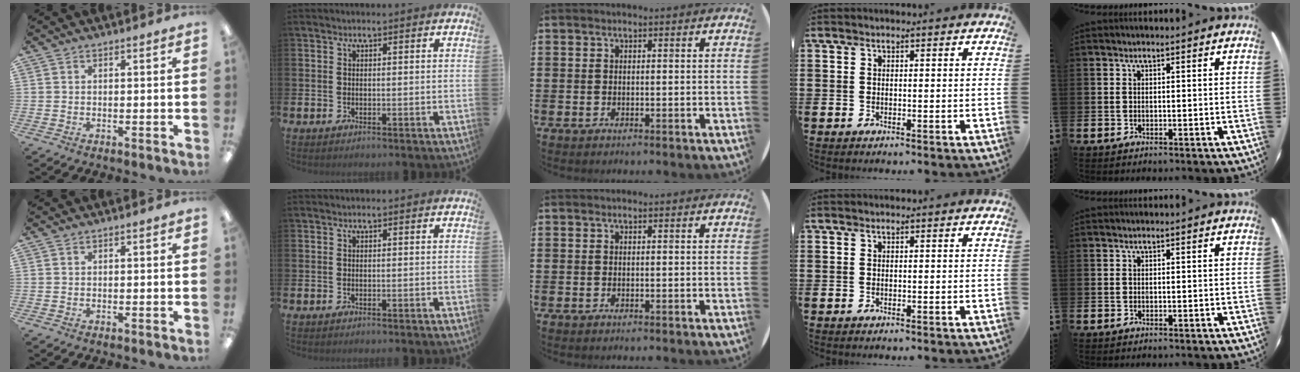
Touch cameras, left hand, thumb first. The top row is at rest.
{}